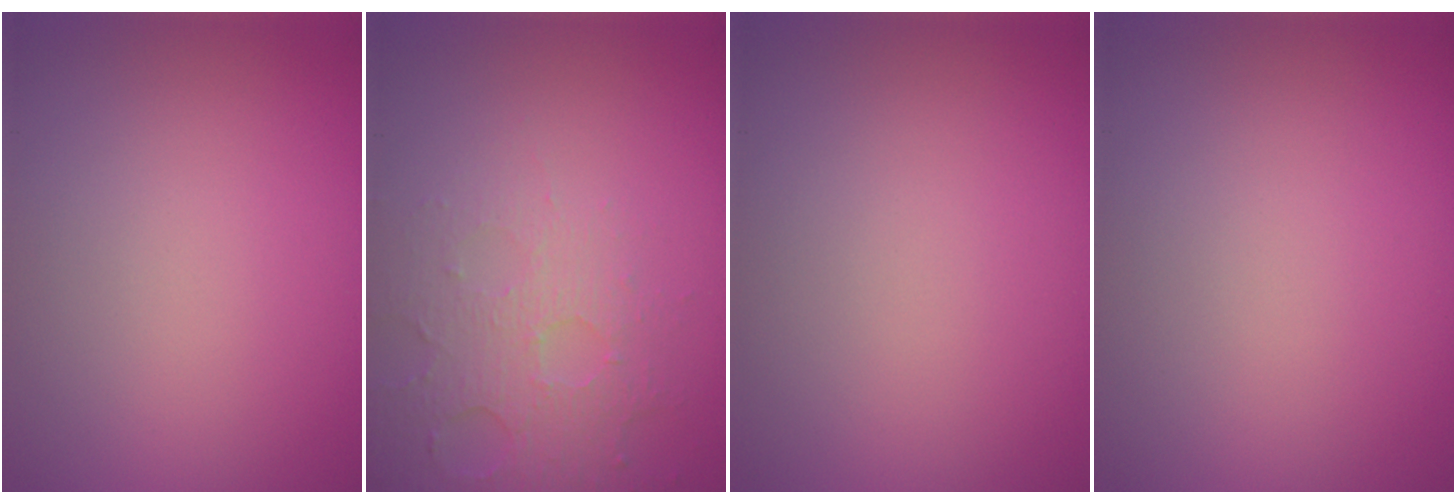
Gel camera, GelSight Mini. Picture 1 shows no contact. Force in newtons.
{"total": 4.7, "press": 3.1, "slide": 3.5}
{"total": 0.0}
{"total": 0.0}